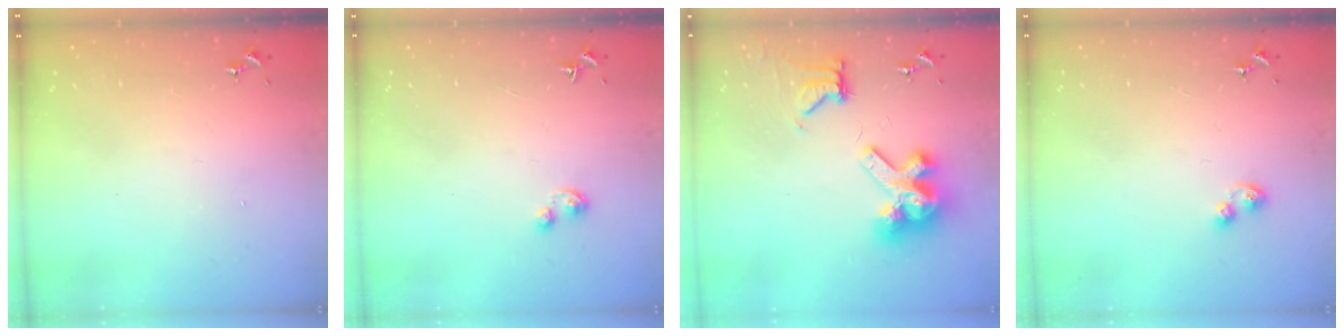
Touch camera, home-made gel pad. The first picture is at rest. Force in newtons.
{"total": 2.8, "press": 2.7, "slide": 0.4}
{"total": 13.0, "press": 12.8, "slide": 1.8}
{"total": 5.3, "press": 5.2, "slide": 0.6}